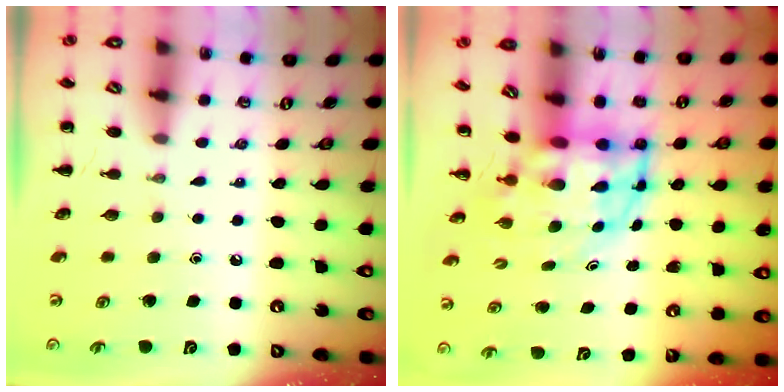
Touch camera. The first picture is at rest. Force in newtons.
{"total": 6.6, "press": 6.3, "slide": 1.9}